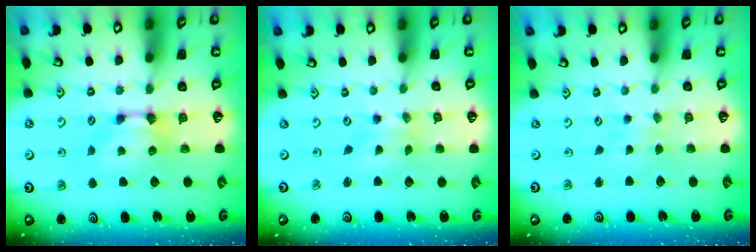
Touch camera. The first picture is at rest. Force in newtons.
{"total": 2.7, "press": 2.6, "slide": 1.0}
{"total": 2.6, "press": 2.6, "slide": 0.0}